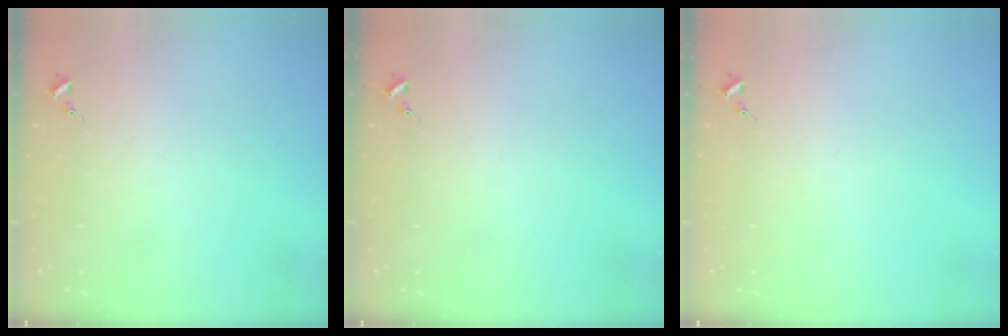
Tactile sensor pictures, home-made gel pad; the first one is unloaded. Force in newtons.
{"total": 0.0}
{"total": 0.0}